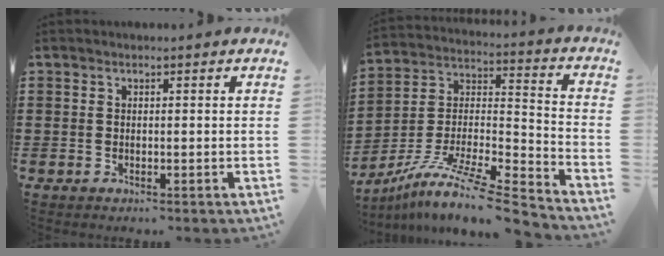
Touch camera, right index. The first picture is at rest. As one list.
[{"total": 10.4, "force": [-8.2, 1.1, 6.3], "torque": [-0.120, 0.000, -0.162]}]